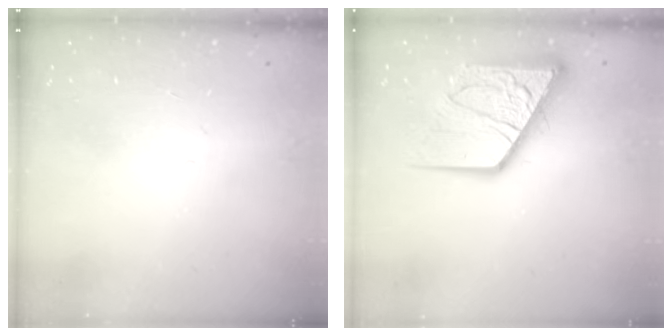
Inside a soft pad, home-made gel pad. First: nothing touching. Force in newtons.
{"total": 16.6, "press": 16.6, "slide": 1.2}